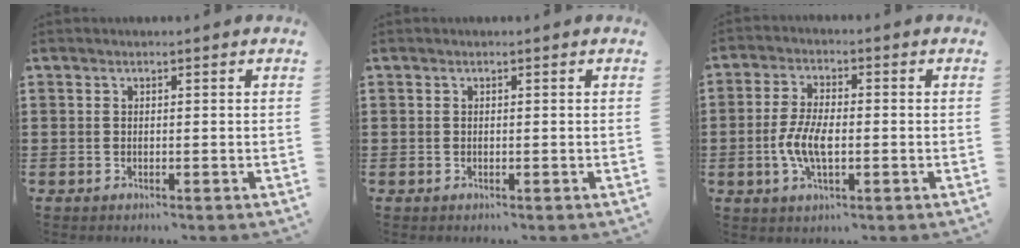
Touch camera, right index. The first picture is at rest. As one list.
[{"total": 0.0}, {"total": 6.1, "force": [-1.3, 2.6, 5.3], "torque": [-0.127, -0.006, -0.034]}]